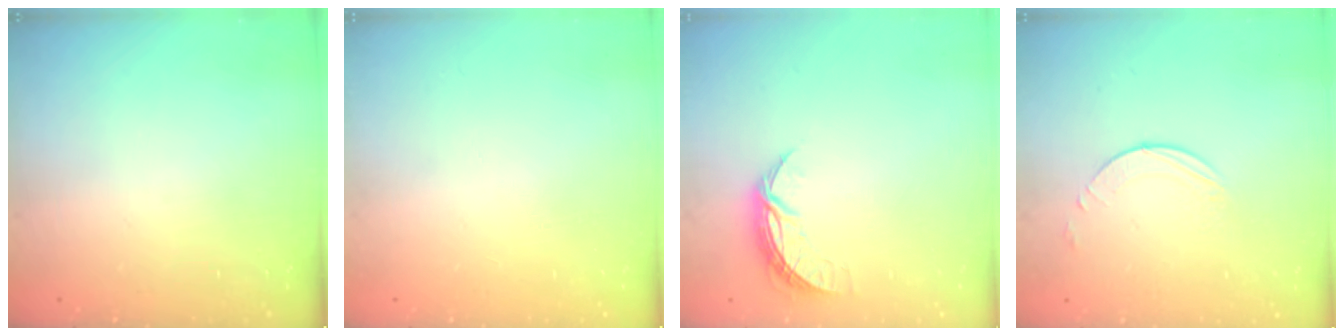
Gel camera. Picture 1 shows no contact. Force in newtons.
{"total": 0.0}
{"total": 6.8, "press": 6.8, "slide": 0.5}
{"total": 4.8, "press": 4.8, "slide": 0.5}